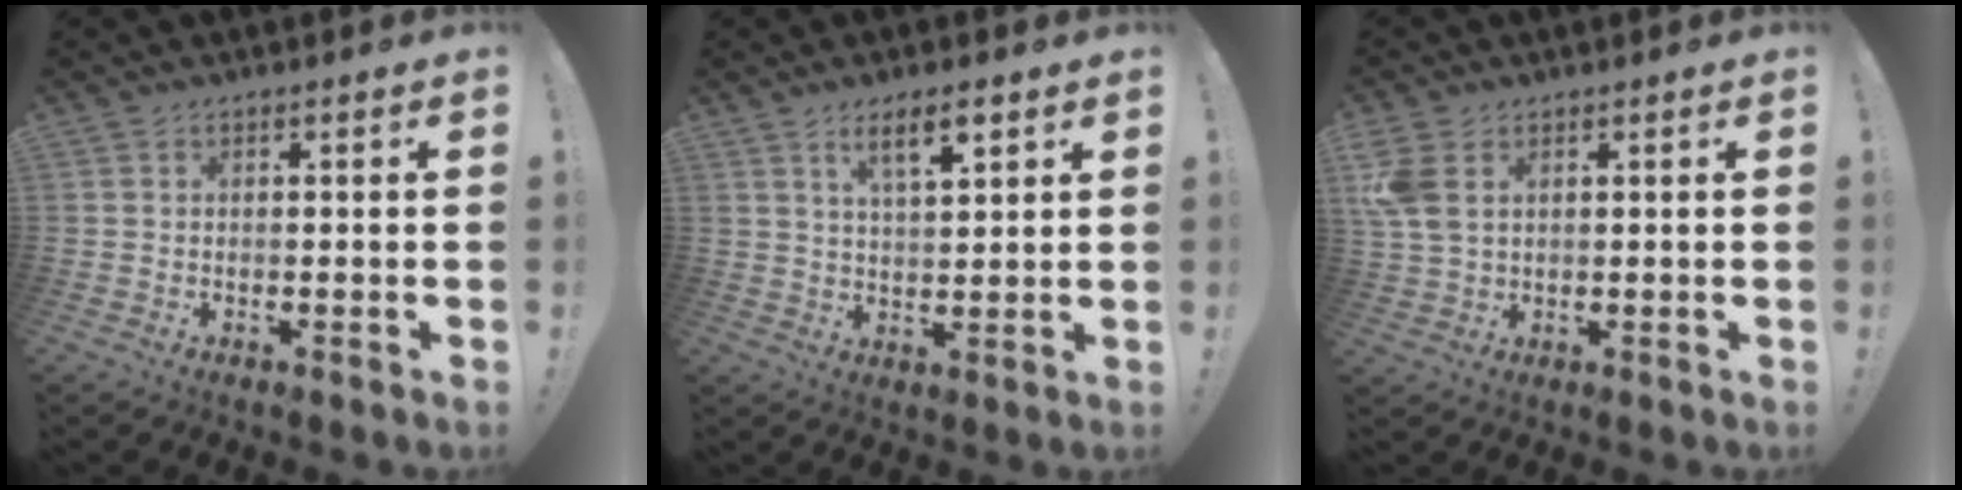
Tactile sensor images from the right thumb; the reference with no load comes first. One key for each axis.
{"total": 7.5, "fx": 4.5, "fy": 2.1, "fz": 5.6, "tx": -0.087, "ty": -0.017, "tz": 0.074}
{"total": 7.3, "fx": 2.9, "fy": 4.4, "fz": 5.0, "tx": -0.099, "ty": -0.008, "tz": 0.057}